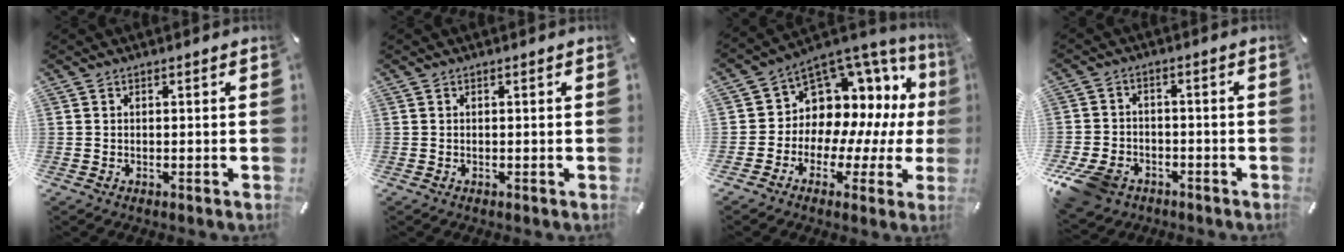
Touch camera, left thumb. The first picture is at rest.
{"total": 0.0}
{"total": 9.6, "force": [4.7, 7.9, 2.7], "torque": [-0.053, -0.075, 0.096]}
{"total": 9.7, "force": [-5.8, 6.4, 4.3], "torque": [-0.105, 0.028, -0.110]}